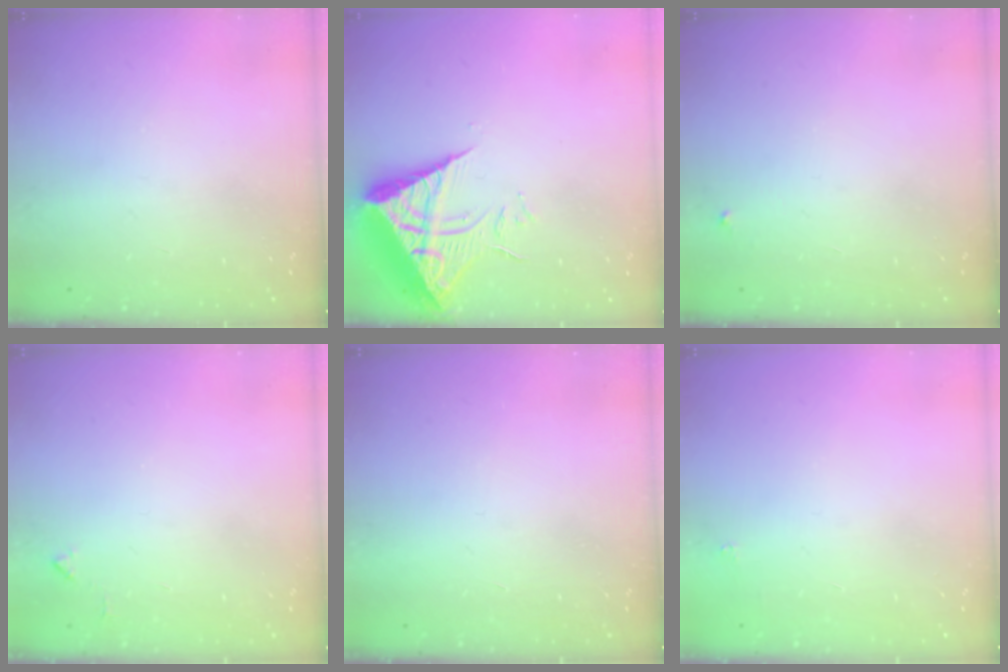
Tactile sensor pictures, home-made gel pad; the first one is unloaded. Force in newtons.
{"total": 9.7, "press": 9.6, "slide": 0.8}
{"total": 2.1, "press": 2.1, "slide": 0.1}
{"total": 3.7, "press": 3.7, "slide": 0.5}
{"total": 1.5, "press": 1.5, "slide": 0.1}
{"total": 1.8, "press": 1.7, "slide": 0.1}